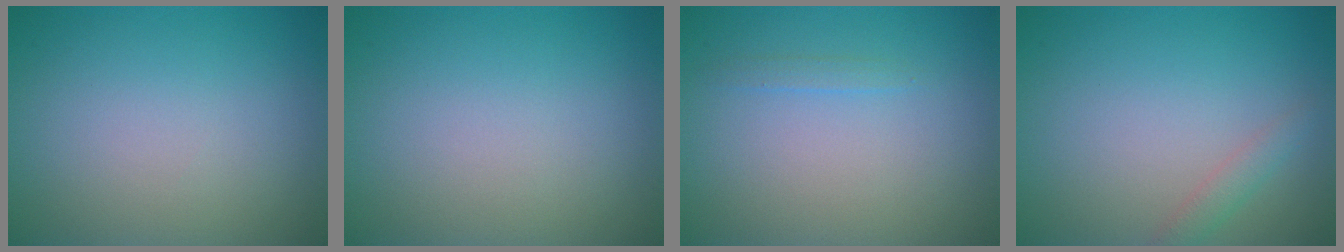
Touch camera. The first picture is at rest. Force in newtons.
{"total": 0.0}
{"total": 0.7, "press": 0.7, "slide": 0.1}
{"total": 1.3, "press": 1.3, "slide": 0.1}